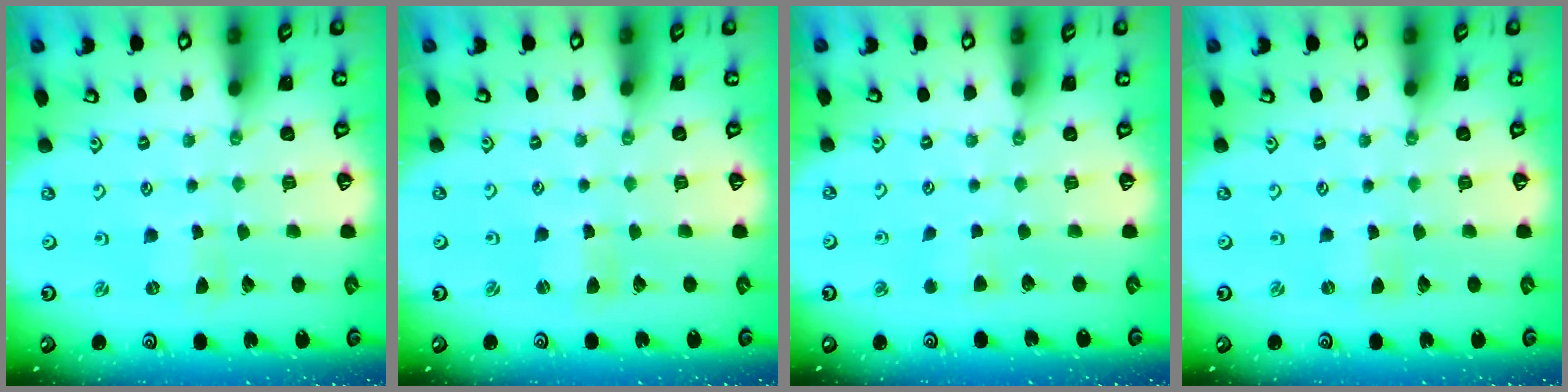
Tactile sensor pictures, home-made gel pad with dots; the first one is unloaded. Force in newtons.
{"total": 1.7, "press": 1.7, "slide": 0.3}
{"total": 2.7, "press": 2.7, "slide": 0.4}
{"total": 0.0}